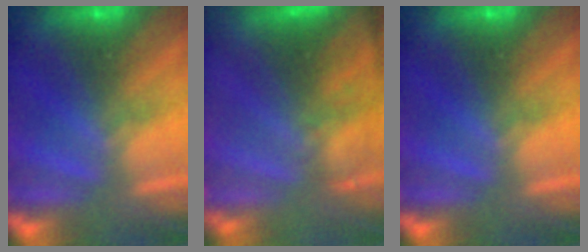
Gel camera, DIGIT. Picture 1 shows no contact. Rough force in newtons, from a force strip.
{"total": 3.3}
{"total": 0.0}